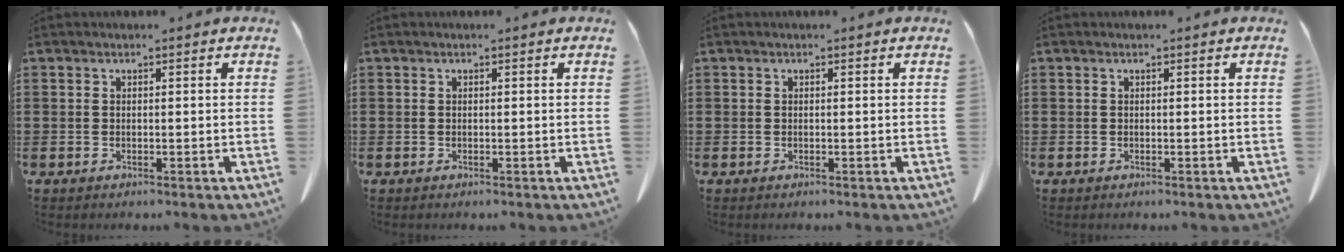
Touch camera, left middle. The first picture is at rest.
{"total": 0.0}
{"total": 0.0}
{"total": 0.0}